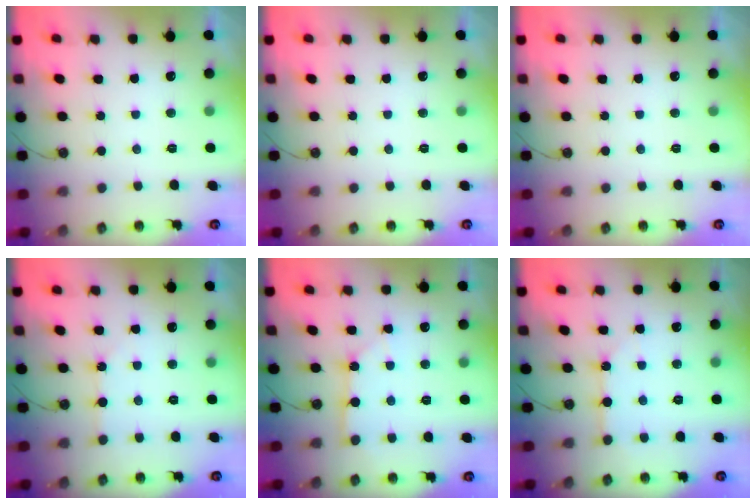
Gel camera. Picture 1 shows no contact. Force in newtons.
{"total": 0.0}
{"total": 0.0}
{"total": 2.7, "press": 2.7, "slide": 0.3}
{"total": 4.6, "press": 4.5, "slide": 0.4}
{"total": 3.6, "press": 3.6, "slide": 0.2}